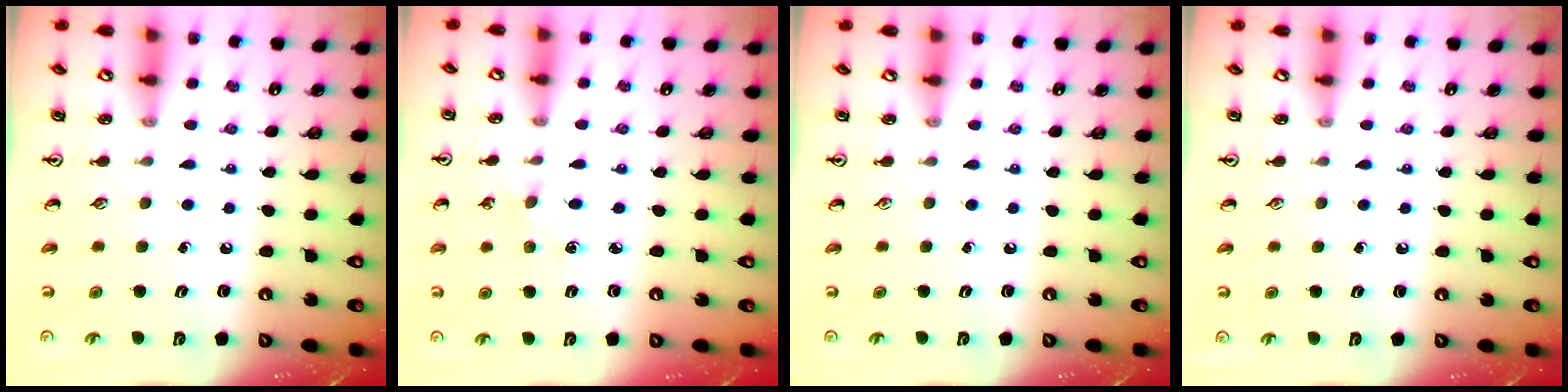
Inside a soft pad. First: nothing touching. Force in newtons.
{"total": 3.3, "press": 3.2, "slide": 0.4}
{"total": 0.0}
{"total": 0.0}